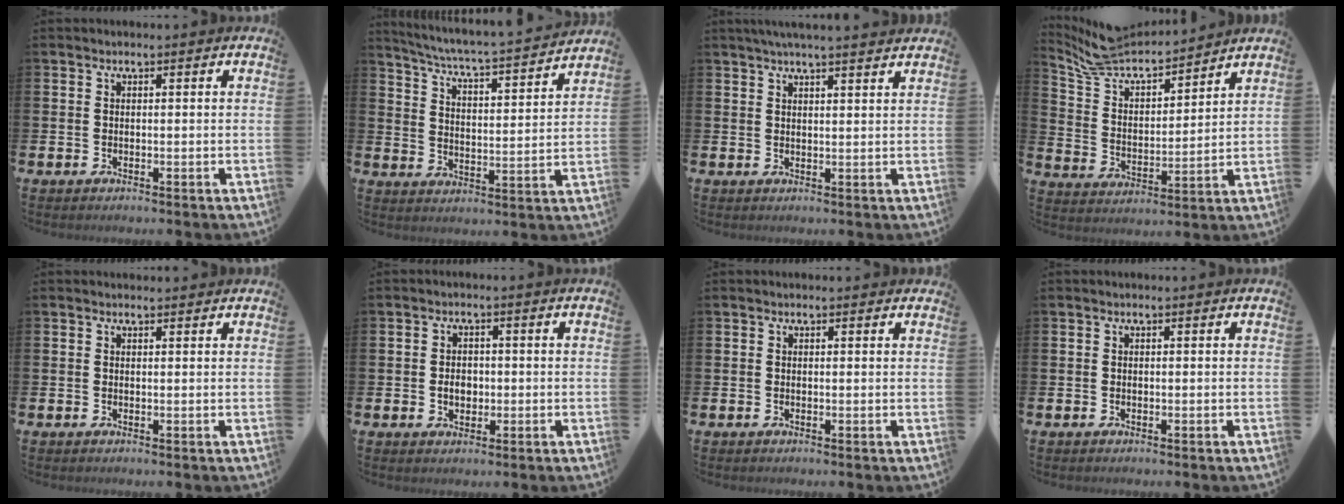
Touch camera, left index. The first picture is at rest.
{"total": 5.2, "force": [5.0, -0.2, 1.6], "torque": [-0.057, -0.048, 0.078]}
{"total": 3.5, "force": [3.3, -0.3, 1.2], "torque": [-0.023, -0.011, 0.059]}
{"total": 7.8, "force": [7.3, 2.2, 1.5], "torque": [-0.073, -0.057, 0.129]}
{"total": 0.7, "force": [0.6, 0.2, 0.1], "torque": [0.006, -0.001, 0.009]}
{"total": 2.6, "force": [-0.3, 2.0, 1.7], "torque": [-0.015, -0.002, -0.013]}
{"total": 0.0}
{"total": 0.0}